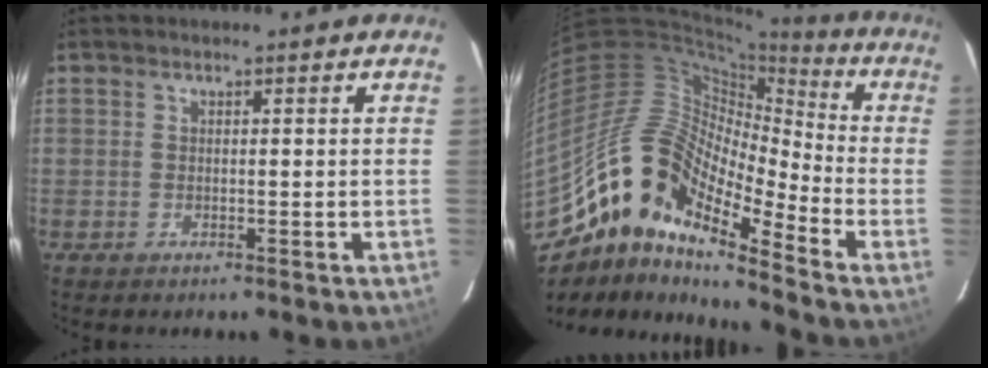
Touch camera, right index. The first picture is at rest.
{"total": 23.4, "force": [-14.1, 7.1, 17.2], "torque": [-0.344, 0.020, -0.253]}